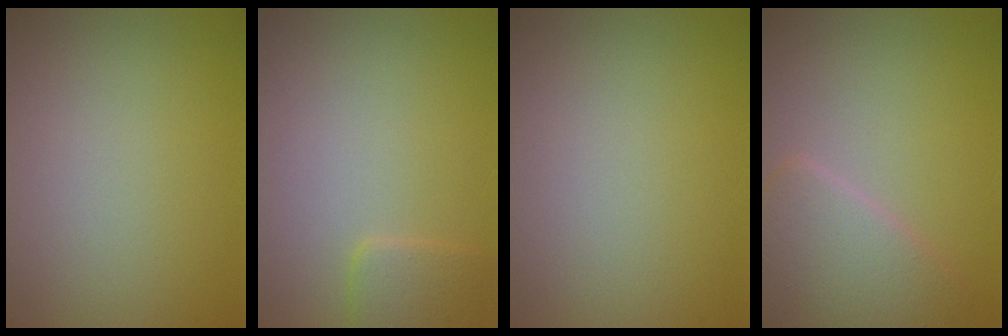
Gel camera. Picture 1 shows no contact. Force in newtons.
{"total": 1.8, "press": 1.8, "slide": 0.1}
{"total": 0.0}
{"total": 4.7, "press": 4.7, "slide": 0.2}